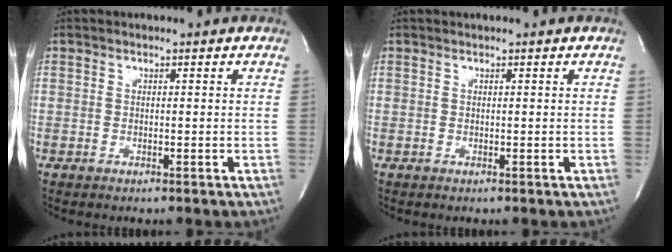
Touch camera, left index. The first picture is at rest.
{"total": 0.0}